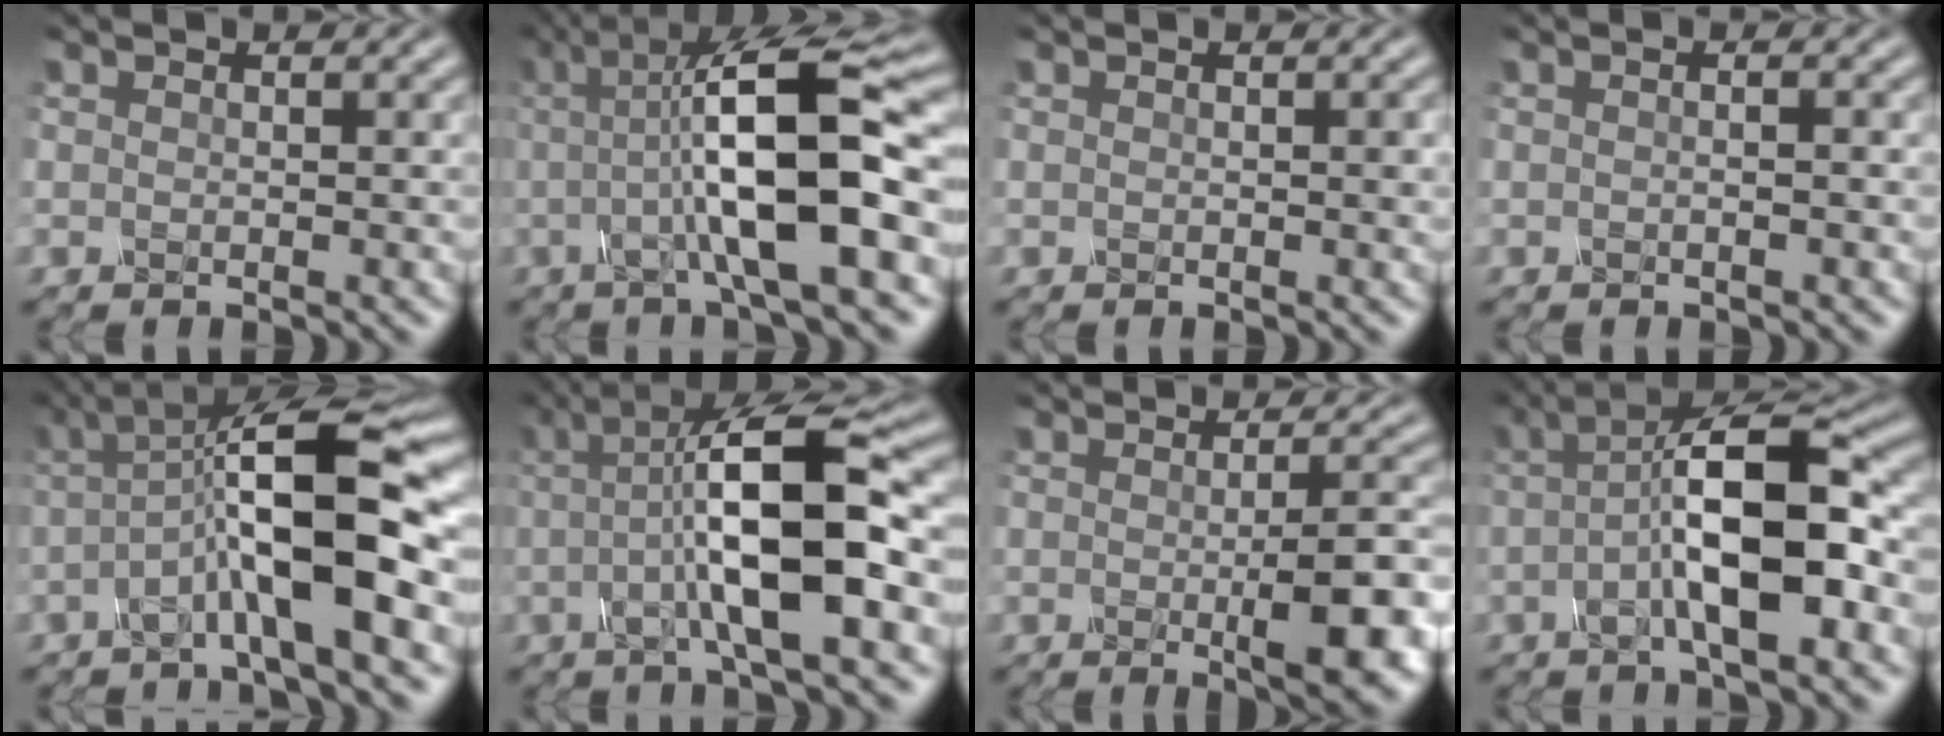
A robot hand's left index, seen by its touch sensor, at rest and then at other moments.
{"total": 11.3, "force": [0.0, 2.6, 11.0], "torque": [-0.173, 0.017, -0.008]}
{"total": 0.5, "force": [0.0, 0.3, 0.5], "torque": [-0.006, -0.001, 0.001]}
{"total": 1.4, "force": [0.3, 0.7, 1.2], "torque": [0.004, 0.002, -0.017]}
{"total": 9.6, "force": [-1.9, 1.8, 9.3], "torque": [-0.146, 0.026, -0.044]}
{"total": 10.0, "force": [-0.3, 2.4, 9.7], "torque": [-0.154, 0.019, -0.014]}
{"total": 6.0, "force": [-1.0, 1.4, 5.8], "torque": [-0.081, -0.005, -0.012]}
{"total": 9.5, "force": [-1.3, 2.6, 9.0], "torque": [-0.145, 0.023, -0.030]}